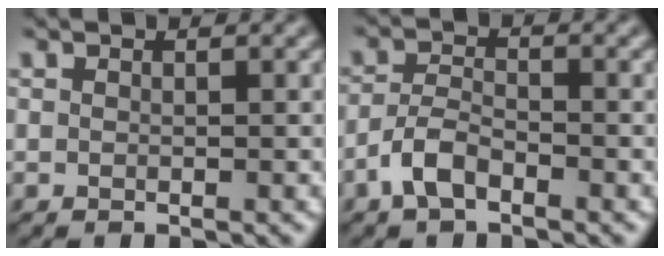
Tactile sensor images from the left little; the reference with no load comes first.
{"total": 3.0, "force": [-2.0, 1.2, 1.9], "torque": [-0.040, 0.005, -0.047]}